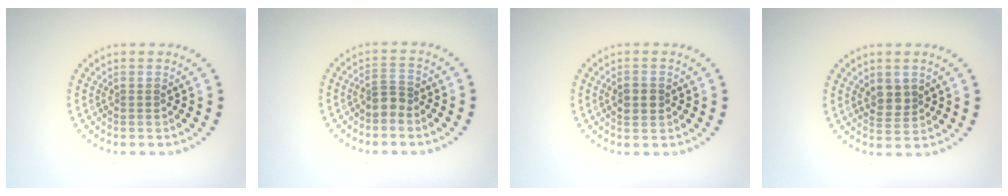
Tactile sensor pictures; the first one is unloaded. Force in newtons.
{"total": 1.9, "press": 1.5, "slide": 1.1}
{"total": 2.2, "press": 2.2, "slide": 0.1}
{"total": 2.1, "press": 1.9, "slide": 0.9}